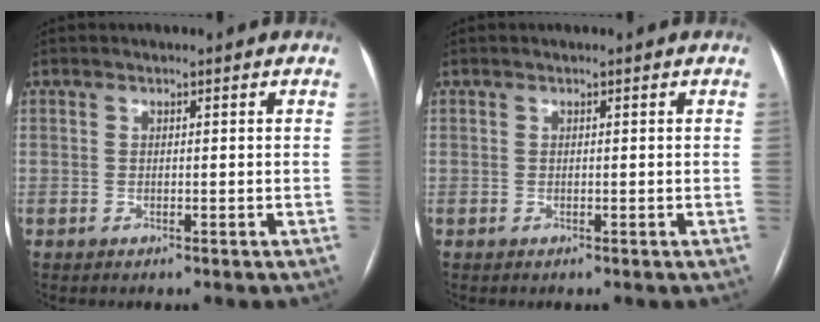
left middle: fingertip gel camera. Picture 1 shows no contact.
{"total": 0.0}